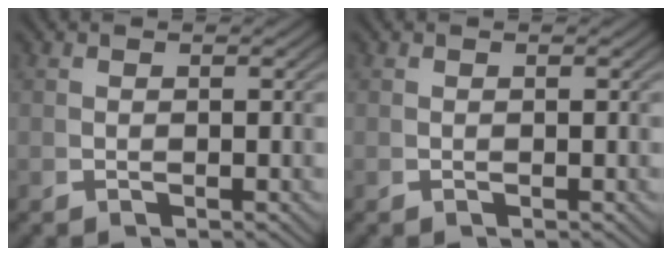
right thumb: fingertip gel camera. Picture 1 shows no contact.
{"total": 0.0}